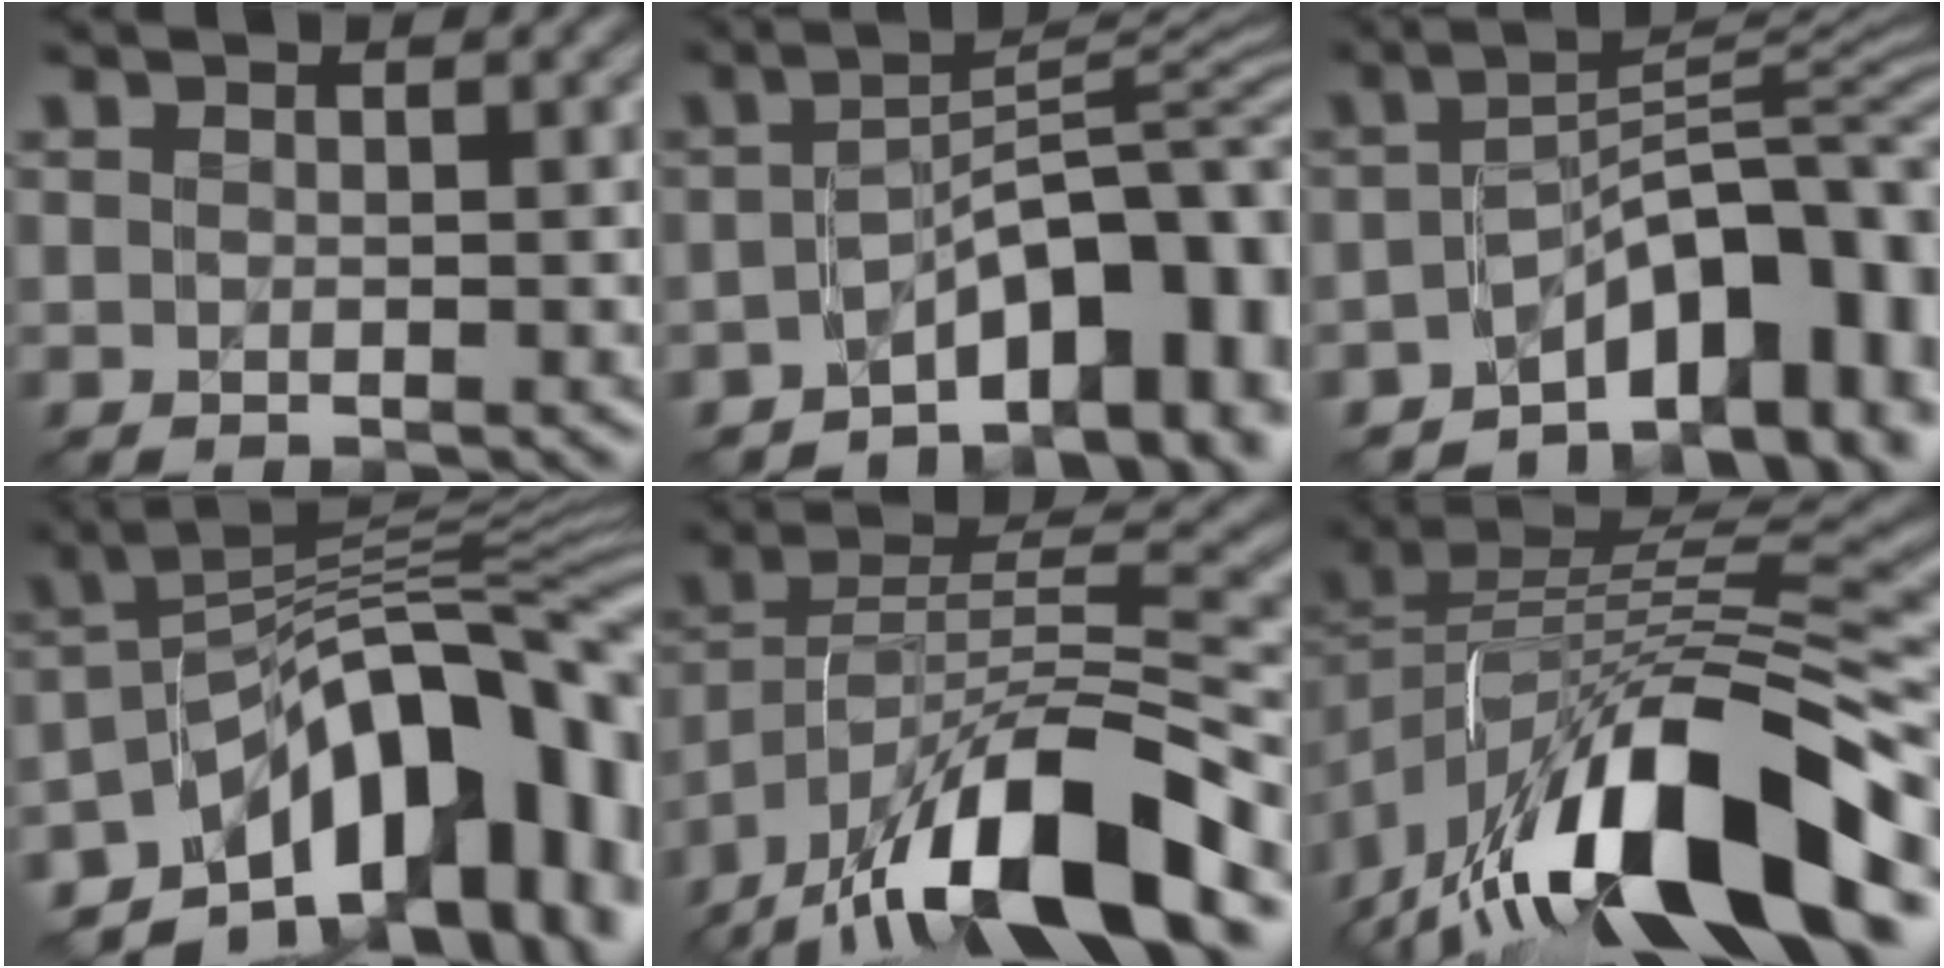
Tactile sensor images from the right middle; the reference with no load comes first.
{"total": 10.8, "force": [-5.0, 4.5, 8.4], "torque": [-0.092, 0.006, -0.080]}
{"total": 11.8, "force": [-5.5, 5.3, 9.0], "torque": [-0.100, 0.002, -0.085]}
{"total": 15.5, "force": [-6.6, 7.3, 12.0], "torque": [-0.137, 0.034, -0.113]}
{"total": 14.2, "force": [-9.6, 4.1, 9.5], "torque": [-0.156, 0.017, -0.179]}
{"total": 16.1, "force": [-8.2, 6.5, 12.3], "torque": [-0.215, 0.011, -0.146]}